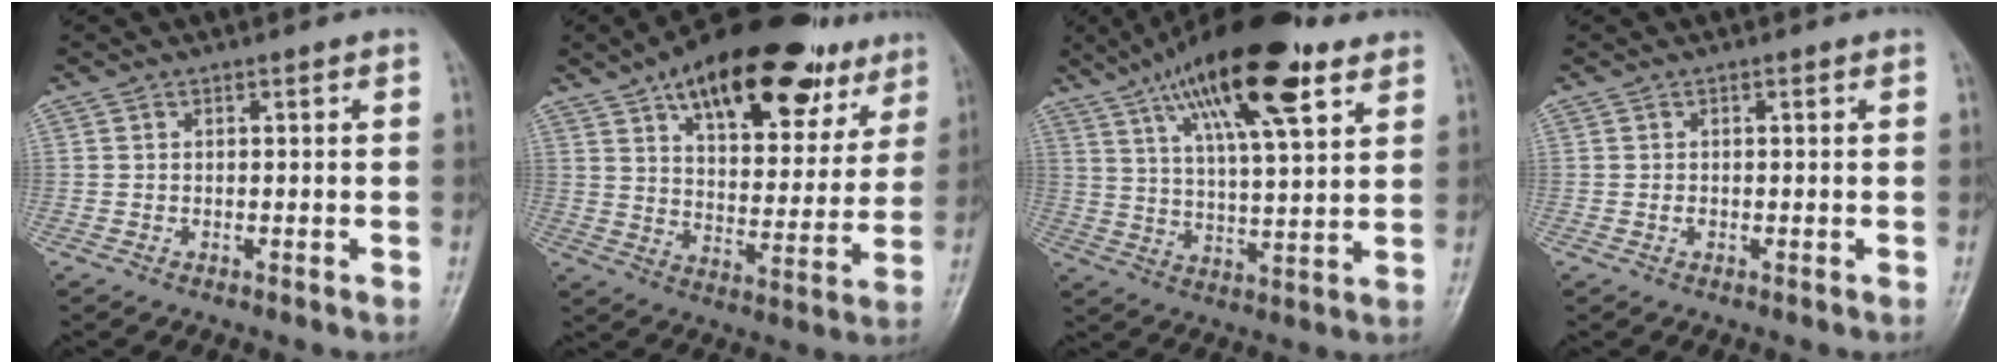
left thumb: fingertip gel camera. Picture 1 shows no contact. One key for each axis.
{"total": 26.5, "fx": 16.0, "fy": 12.0, "fz": 17.3, "tx": -0.219, "ty": -0.028, "tz": 0.240}
{"total": 21.5, "fx": 11.8, "fy": 6.4, "fz": 16.8, "tx": -0.267, "ty": -0.021, "tz": 0.197}
{"total": 0.7, "fx": 0.0, "fy": 0.5, "fz": 0.5, "tx": -0.006, "ty": 0.001, "tz": -0.002}